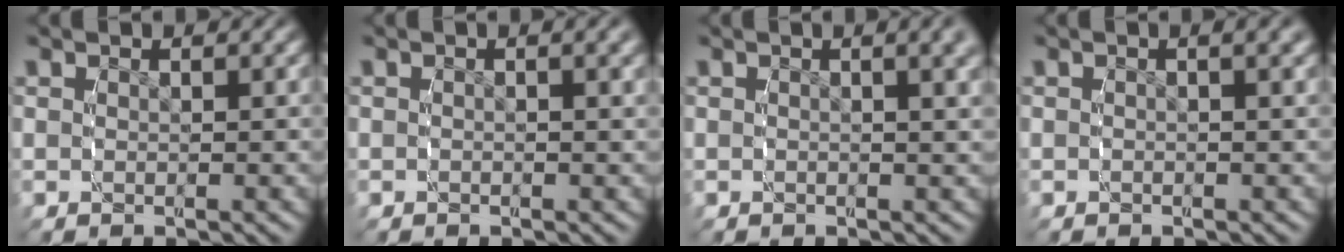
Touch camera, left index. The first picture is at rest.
{"total": 0.5, "force": [-0.3, -0.3, 0.3], "torque": [-0.004, 0.000, -0.006]}
{"total": 2.1, "force": [1.0, 0.1, 1.8], "torque": [-0.018, 0.007, 0.010]}
{"total": 0.7, "force": [-0.2, -0.3, 0.6], "torque": [-0.006, 0.001, -0.005]}